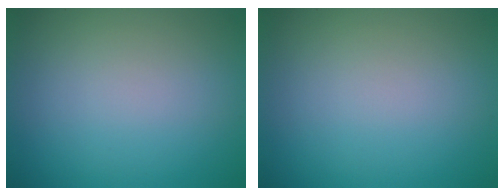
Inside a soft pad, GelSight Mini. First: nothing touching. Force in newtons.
{"total": 0.0}